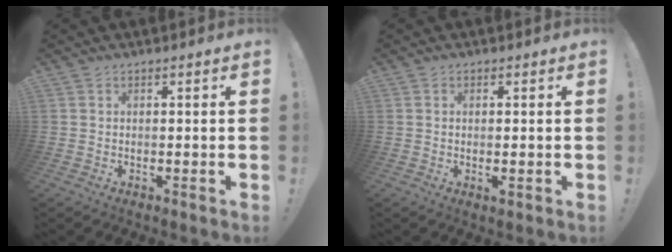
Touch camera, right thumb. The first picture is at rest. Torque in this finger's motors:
{"motor_torque": [-0.04, -0.10, -0.06, 0.39, -0.08]}